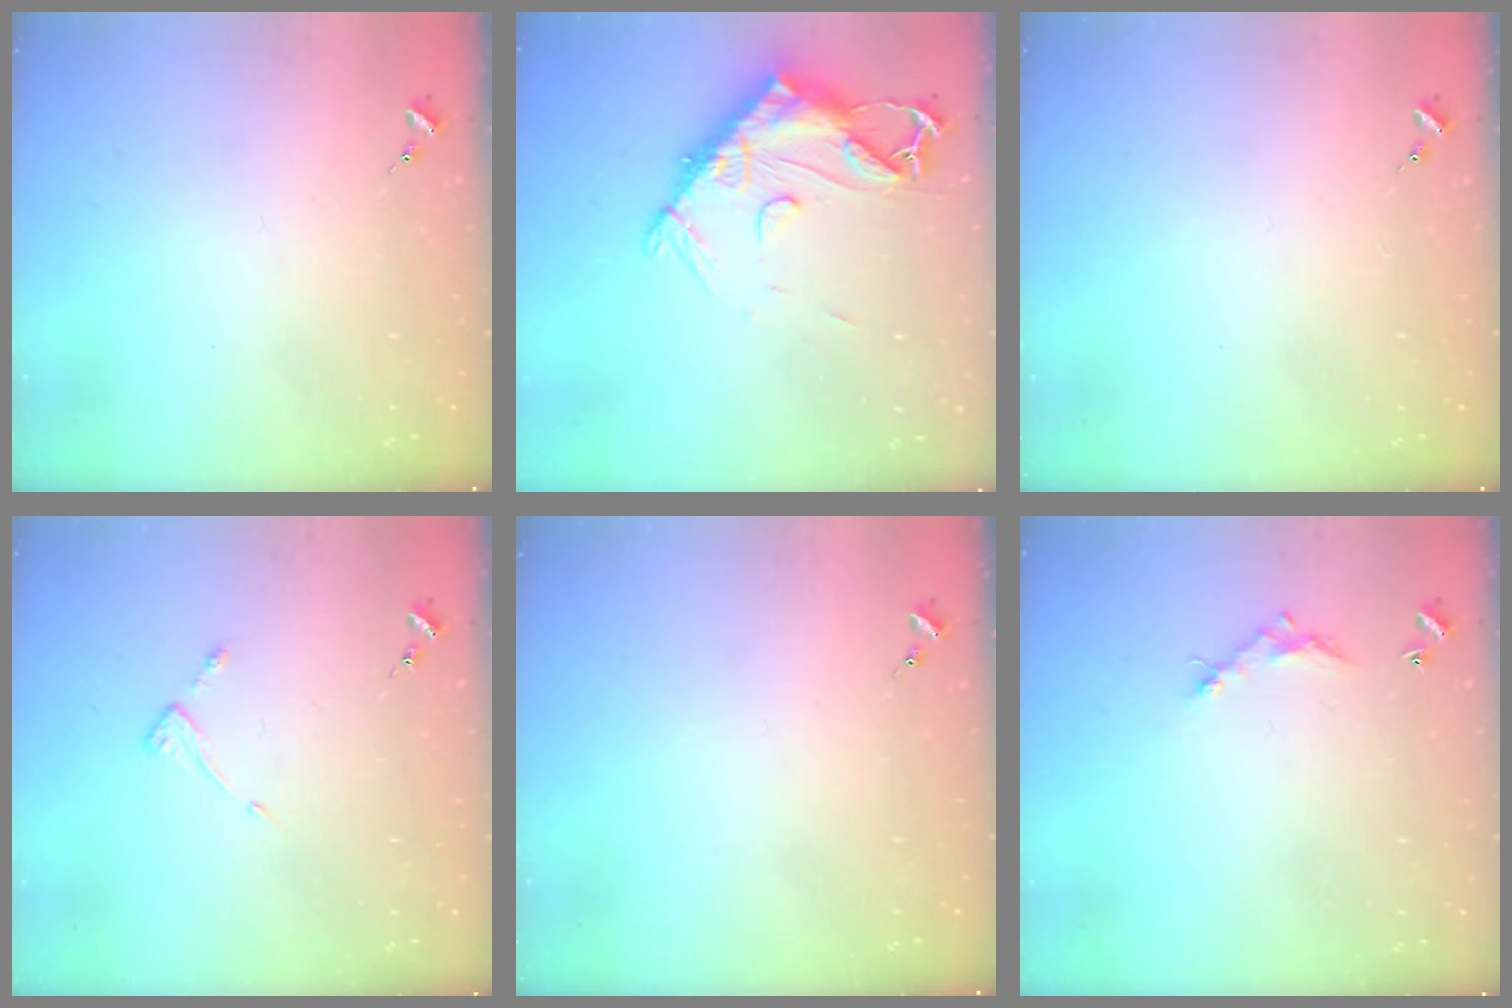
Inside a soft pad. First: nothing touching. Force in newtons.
{"total": 14.2, "press": 14.2, "slide": 1.4}
{"total": 0.0}
{"total": 3.2, "press": 3.2, "slide": 0.4}
{"total": 0.0}
{"total": 5.8, "press": 5.8, "slide": 0.3}